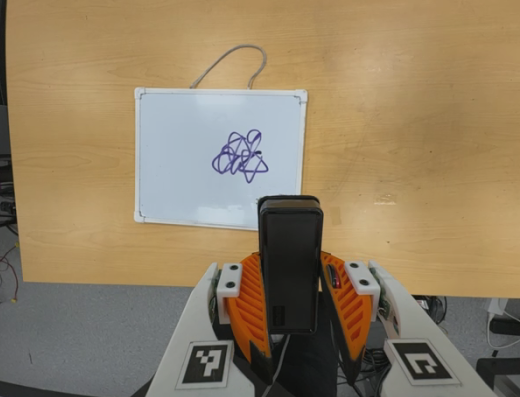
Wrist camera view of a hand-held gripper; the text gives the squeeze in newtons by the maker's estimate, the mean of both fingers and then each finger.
{"total": 4.0, "left": 2.7, "right": 5.3}